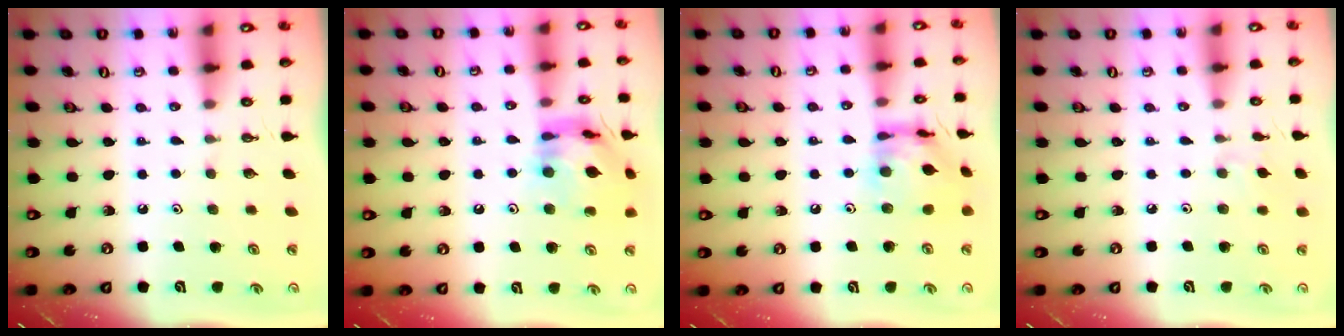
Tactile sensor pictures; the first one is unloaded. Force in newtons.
{"total": 15.3, "press": 15.2, "slide": 1.2}
{"total": 12.6, "press": 12.6, "slide": 1.2}
{"total": 4.3, "press": 4.3, "slide": 0.7}